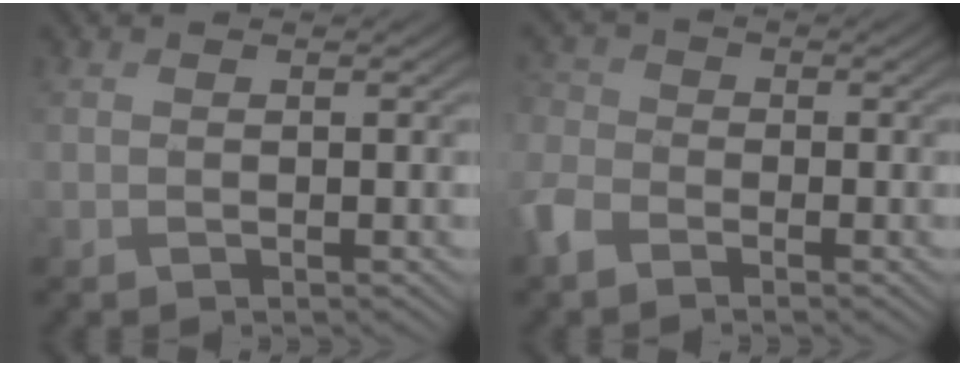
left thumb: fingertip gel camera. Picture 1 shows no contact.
{"total": 4.8, "force": [-3.0, 3.0, 2.2], "torque": [-0.067, 0.000, -0.079]}